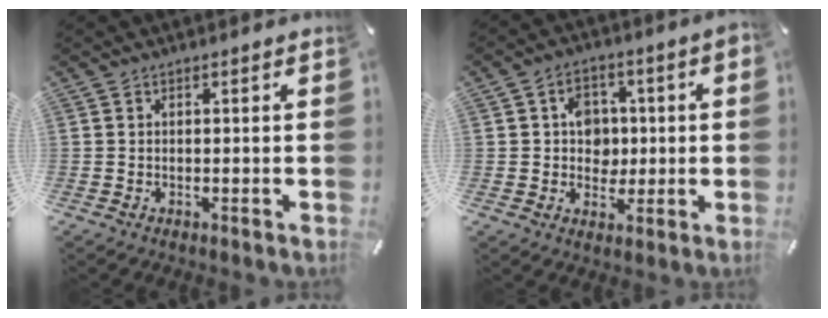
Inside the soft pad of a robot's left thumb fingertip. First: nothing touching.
{"total": 7.4, "force": [0.5, 6.4, 3.6], "torque": [-0.048, 0.006, 0.008]}